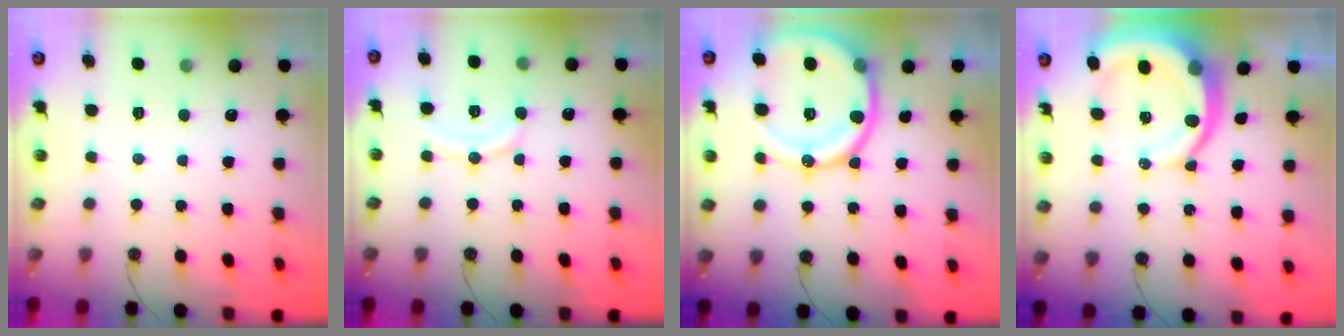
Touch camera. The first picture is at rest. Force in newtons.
{"total": 9.7, "press": 9.7, "slide": 1.1}
{"total": 19.1, "press": 18.9, "slide": 2.4}
{"total": 13.1, "press": 13.0, "slide": 1.5}